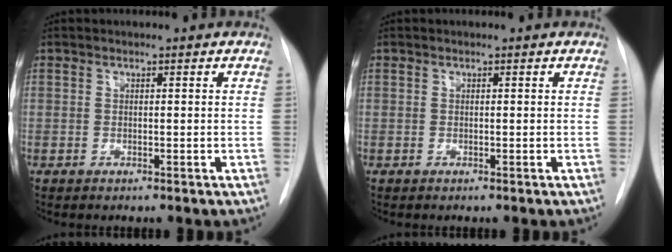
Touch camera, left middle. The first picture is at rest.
{"total": 0.0}